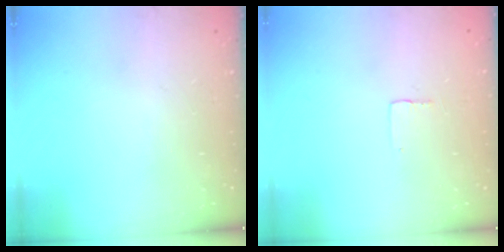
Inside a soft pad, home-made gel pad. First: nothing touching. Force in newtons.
{"total": 1.9, "press": 1.9, "slide": 0.1}